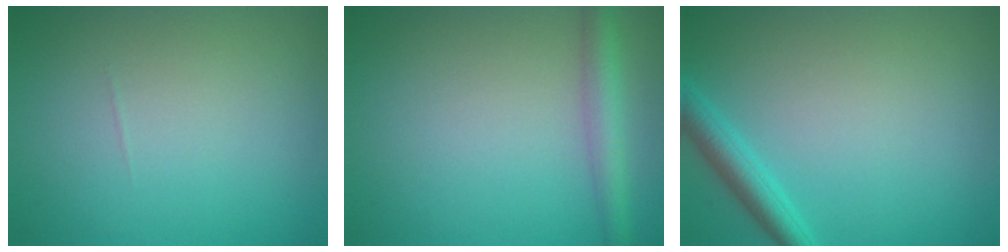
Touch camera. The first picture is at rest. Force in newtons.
{"total": 2.9, "press": 2.9, "slide": 0.1}
{"total": 2.8, "press": 2.8, "slide": 0.1}